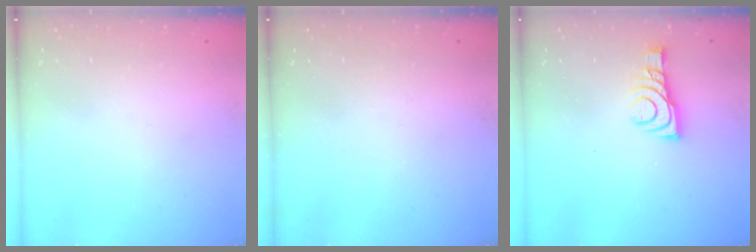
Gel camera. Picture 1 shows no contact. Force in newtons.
{"total": 2.8, "press": 2.8, "slide": 0.4}
{"total": 9.1, "press": 9.1, "slide": 0.4}